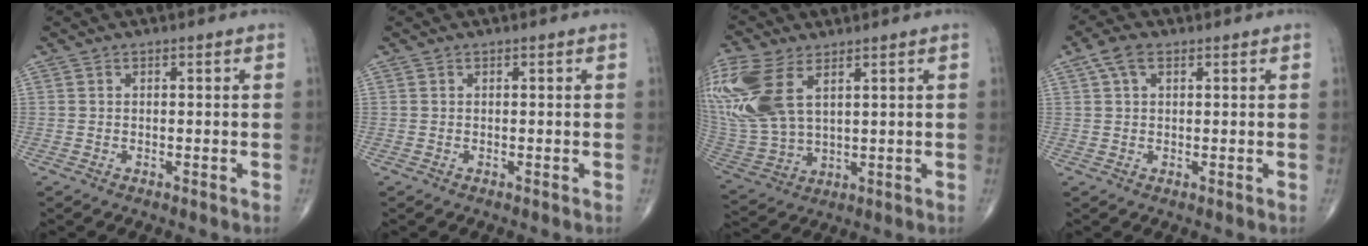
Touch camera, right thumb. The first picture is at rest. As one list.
[{"total": 0.0}, {"total": 19.4, "force": [7.5, 10.7, 14.3], "torque": [-0.358, -0.011, 0.157]}, {"total": 3.9, "force": [1.8, 2.0, 2.8], "torque": [-0.057, 0.013, 0.035]}]